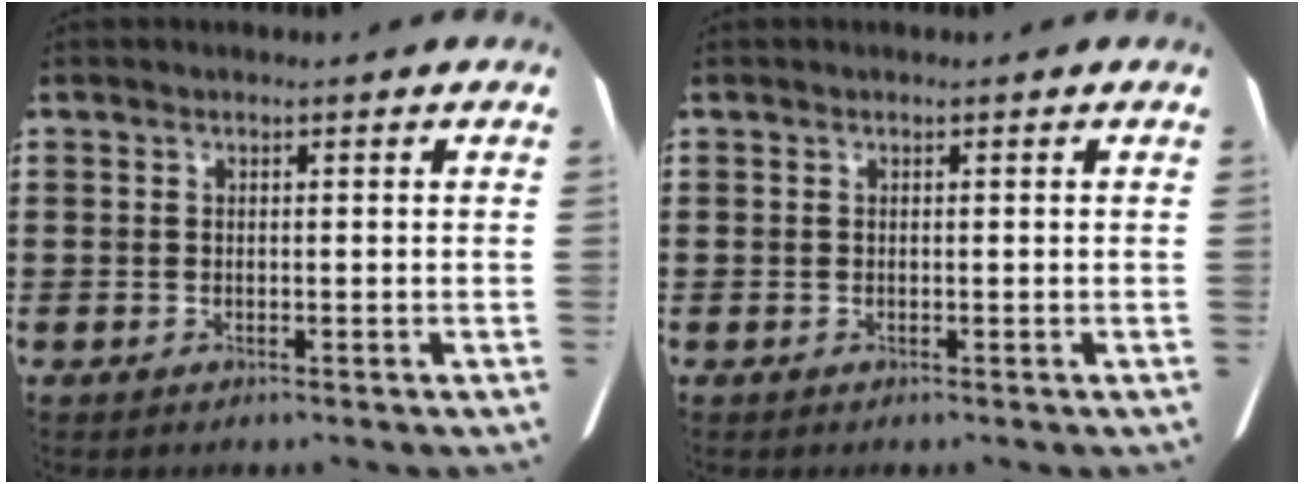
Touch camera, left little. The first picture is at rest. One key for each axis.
{"total": 0.0}